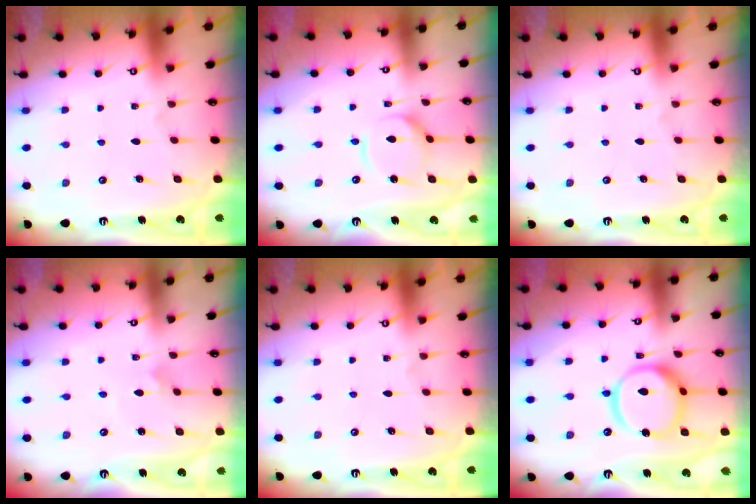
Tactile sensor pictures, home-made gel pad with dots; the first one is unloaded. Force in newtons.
{"total": 8.3, "press": 8.2, "slide": 0.9}
{"total": 0.0}
{"total": 2.4, "press": 2.4, "slide": 0.2}
{"total": 0.0}
{"total": 16.5, "press": 16.4, "slide": 2.0}